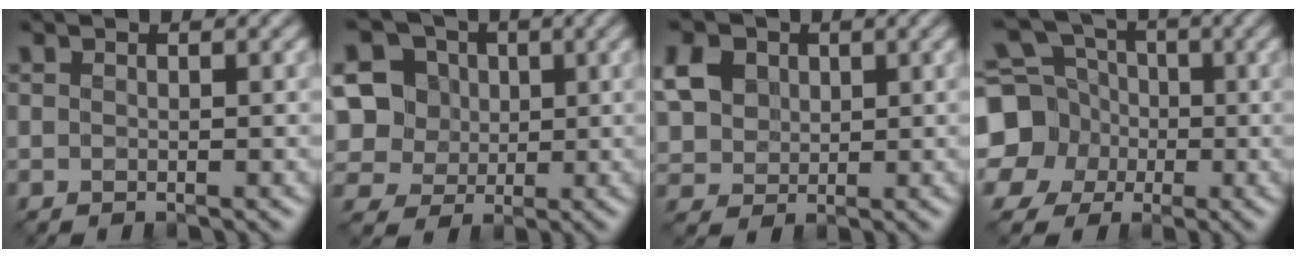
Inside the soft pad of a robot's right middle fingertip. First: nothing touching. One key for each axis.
{"total": 10.3, "fx": 2.6, "fy": 8.9, "fz": 4.5, "tx": -0.104, "ty": 0.023, "tz": 0.040}
{"total": 5.7, "fx": 2.1, "fy": 4.5, "fz": 2.7, "tx": -0.102, "ty": 0.011, "tz": 0.047}
{"total": 10.2, "fx": -1.1, "fy": 9.4, "fz": 3.8, "tx": -0.119, "ty": 0.000, "tz": -0.052}